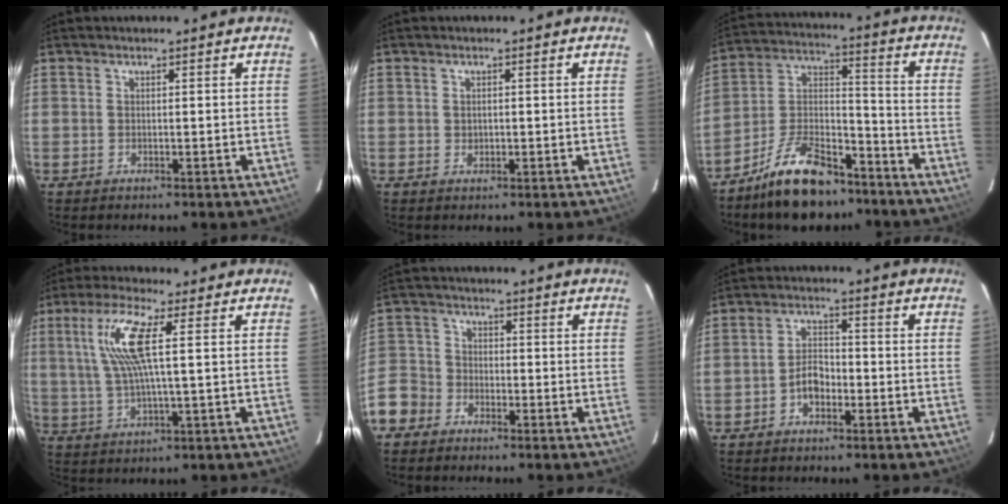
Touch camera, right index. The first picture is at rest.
{"total": 1.0, "force": [0.0, 0.9, 0.3], "torque": [-0.003, 0.001, 0.002]}
{"total": 16.7, "force": [-11.8, 7.4, 9.3], "torque": [-0.183, 0.029, -0.200]}
{"total": 9.8, "force": [2.5, 0.9, 9.4], "torque": [-0.191, 0.006, 0.055]}
{"total": 9.0, "force": [-5.3, 6.9, 2.3], "torque": [-0.066, 0.022, -0.111]}
{"total": 4.4, "force": [-2.2, 2.7, 2.7], "torque": [-0.053, 0.014, -0.037]}